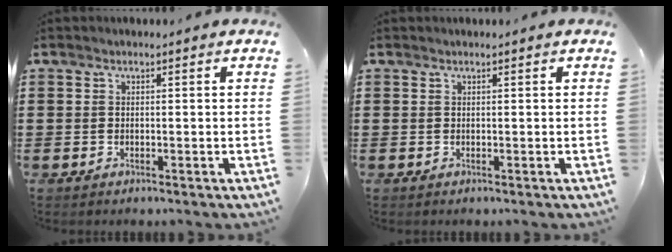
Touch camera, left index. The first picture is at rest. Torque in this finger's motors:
{"motor_torque": [0.18, 0.10, 0.05, 0.01]}